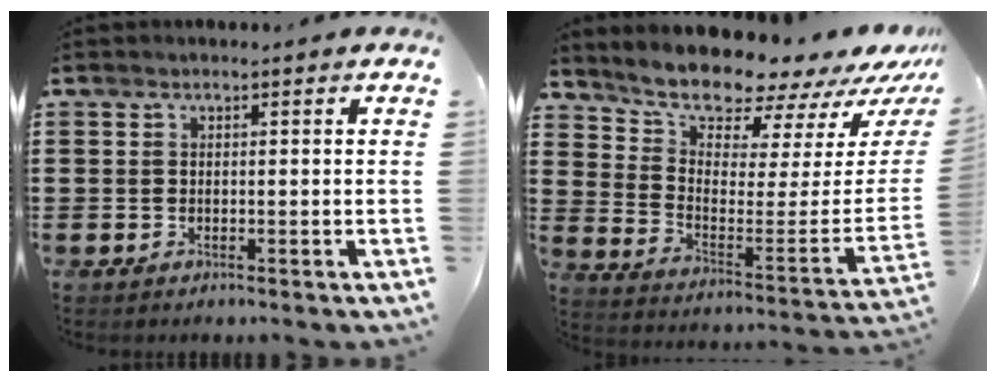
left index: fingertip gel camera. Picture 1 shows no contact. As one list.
[{"total": 9.3, "force": [9.1, 1.2, 1.6], "torque": [-0.055, -0.098, 0.152]}]